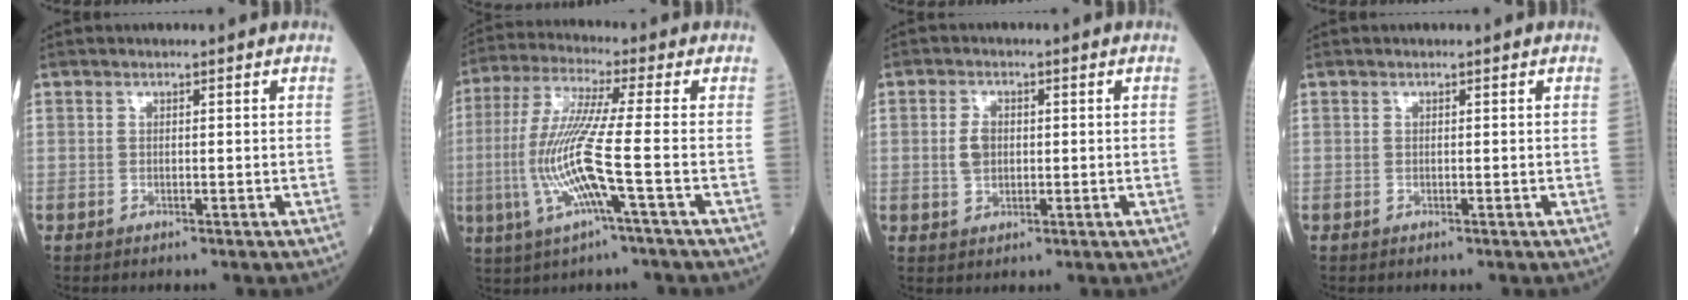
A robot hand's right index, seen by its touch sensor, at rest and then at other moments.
{"total": 11.8, "force": [-2.7, -0.6, 11.5], "torque": [-0.249, -0.007, -0.060]}
{"total": 3.2, "force": [0.1, 2.2, 2.3], "torque": [-0.045, 0.004, 0.003]}
{"total": 0.0}